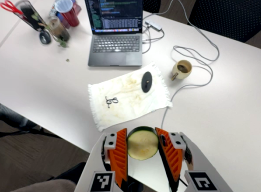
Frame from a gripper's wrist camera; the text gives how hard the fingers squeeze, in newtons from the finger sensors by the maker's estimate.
{"total": 9.1, "left": 9.0, "right": 9.3}